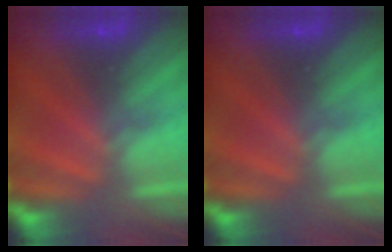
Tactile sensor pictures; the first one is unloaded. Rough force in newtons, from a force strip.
{"total": 0.0}